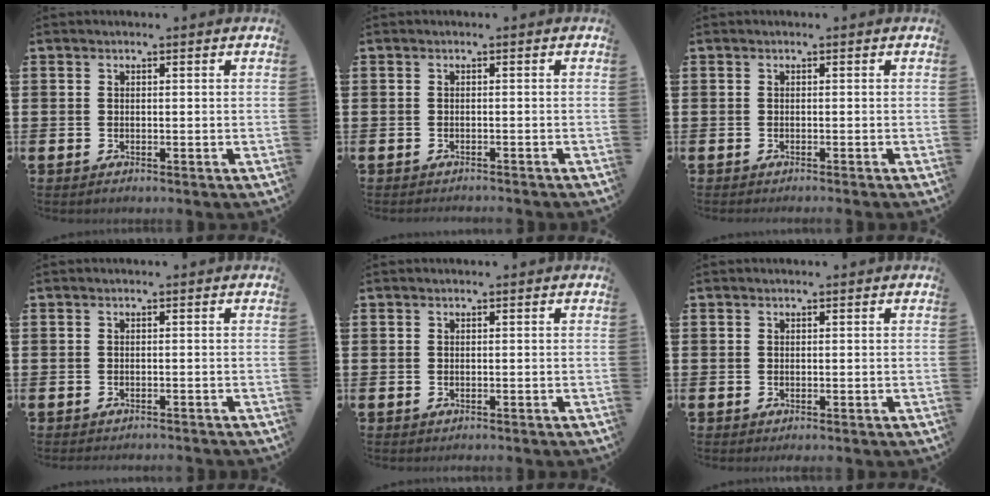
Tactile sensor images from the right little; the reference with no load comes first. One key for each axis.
{"total": 0.8, "fx": -0.8, "fy": -0.2, "fz": 0.0, "tx": 0.001, "ty": 0.000, "tz": -0.017}
{"total": 0.6, "fx": -0.5, "fy": -0.2, "fz": 0.0, "tx": 0.000, "ty": 0.000, "tz": -0.012}
{"total": 0.8, "fx": -0.8, "fy": -0.1, "fz": -0.1, "tx": 0.001, "ty": 0.001, "tz": -0.018}
{"total": 0.0}
{"total": 0.0}